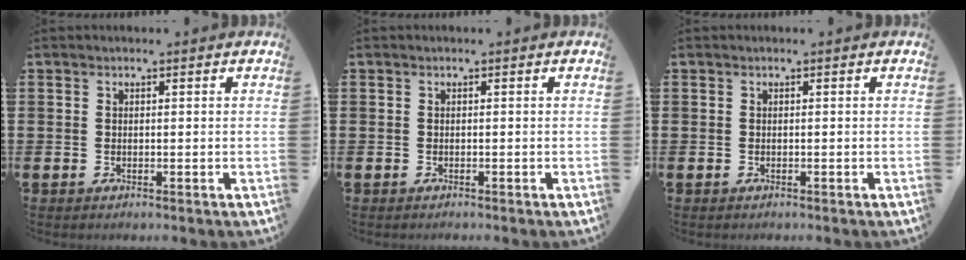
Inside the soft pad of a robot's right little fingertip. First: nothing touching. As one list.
[{"total": 0.0}, {"total": 0.0}]